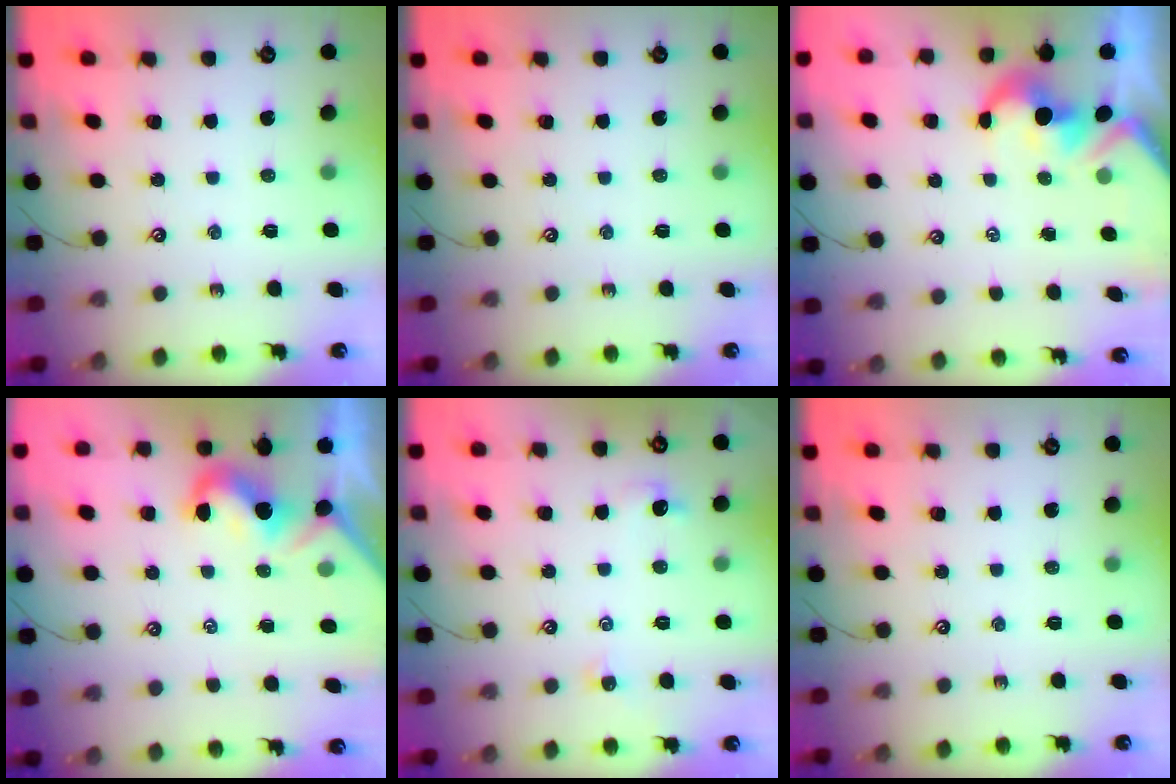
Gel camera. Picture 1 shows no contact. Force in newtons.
{"total": 0.0}
{"total": 1.7, "press": 1.3, "slide": 1.1}
{"total": 2.0, "press": 1.9, "slide": 0.6}
{"total": 1.5, "press": 1.4, "slide": 0.6}
{"total": 0.0}